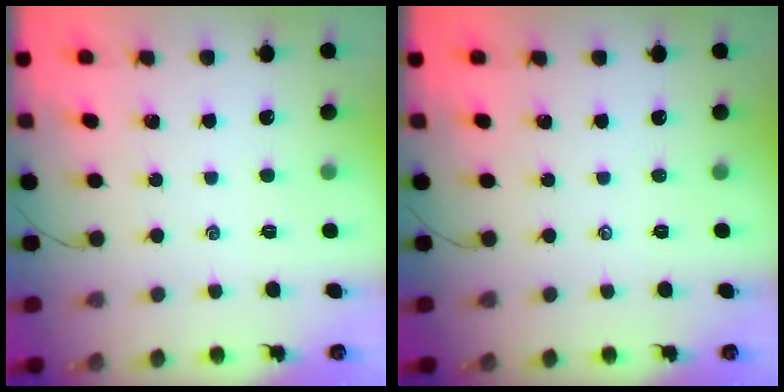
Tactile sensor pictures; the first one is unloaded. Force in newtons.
{"total": 0.0}